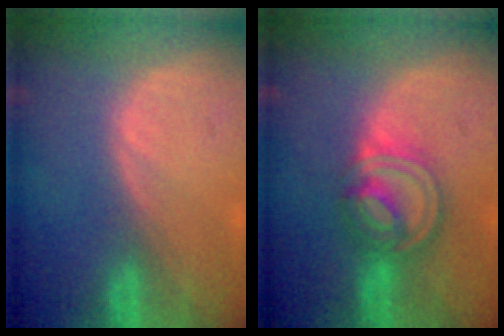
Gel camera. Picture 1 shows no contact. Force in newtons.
{"total": 7.7, "press": 6.7, "slide": 3.8}